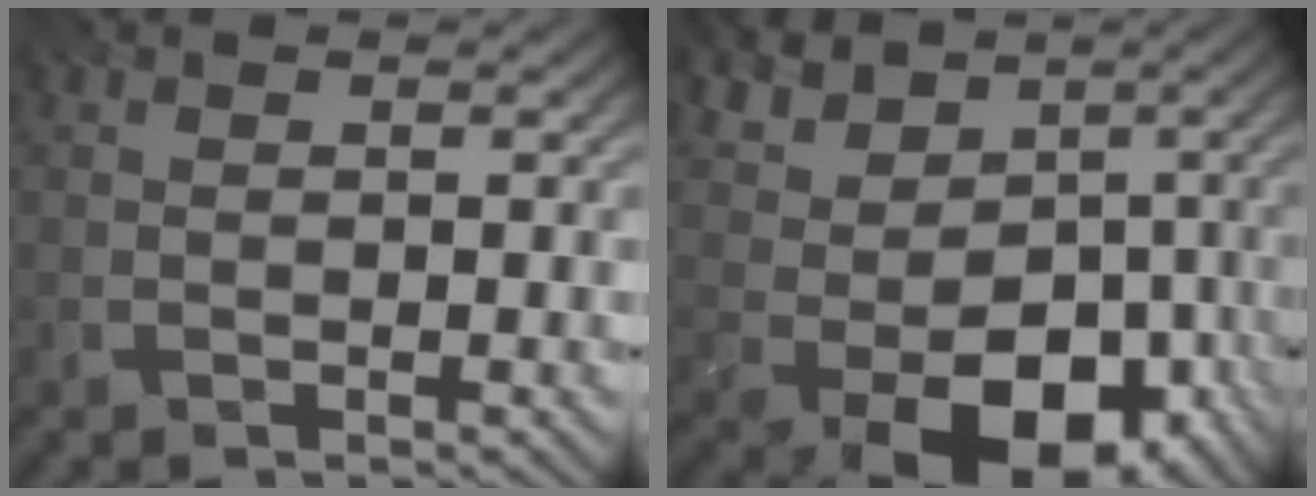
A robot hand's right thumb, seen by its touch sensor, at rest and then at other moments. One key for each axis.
{"total": 14.4, "fx": -0.2, "fy": 10.9, "fz": 9.4, "tx": -0.186, "ty": -0.012, "tz": 0.021}